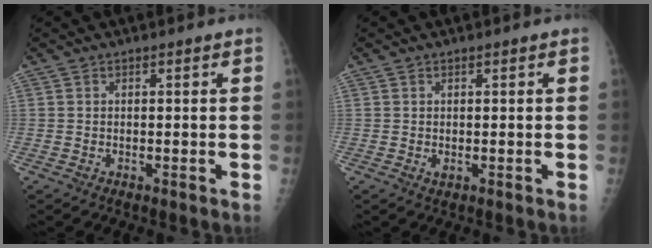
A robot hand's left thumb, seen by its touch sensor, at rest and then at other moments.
{"total": 0.8, "force": [0.1, 0.4, 0.7], "torque": [-0.010, -0.003, 0.004]}